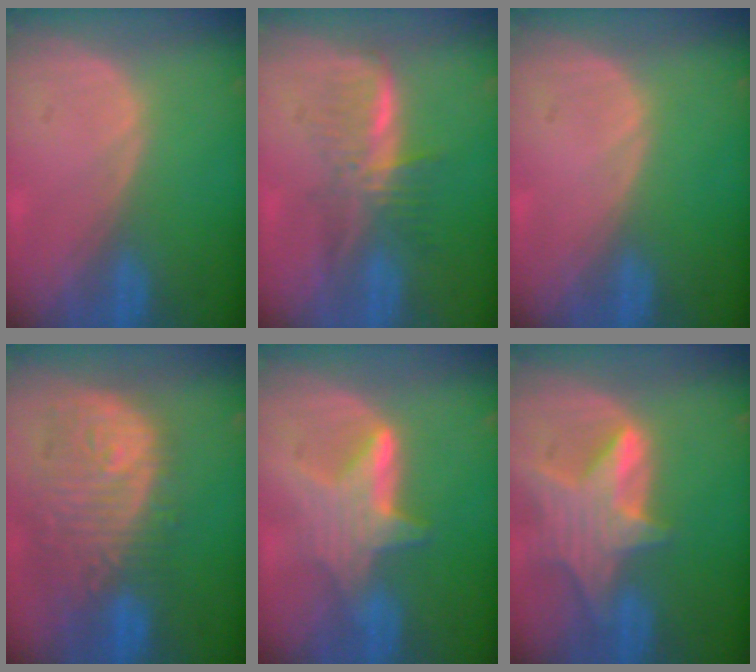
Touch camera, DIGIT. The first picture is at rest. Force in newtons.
{"total": 5.9, "press": 5.6, "slide": 2.0}
{"total": 0.0}
{"total": 12.0, "press": 10.7, "slide": 5.4}
{"total": 6.2, "press": 6.1, "slide": 1.3}
{"total": 8.2, "press": 7.3, "slide": 3.7}